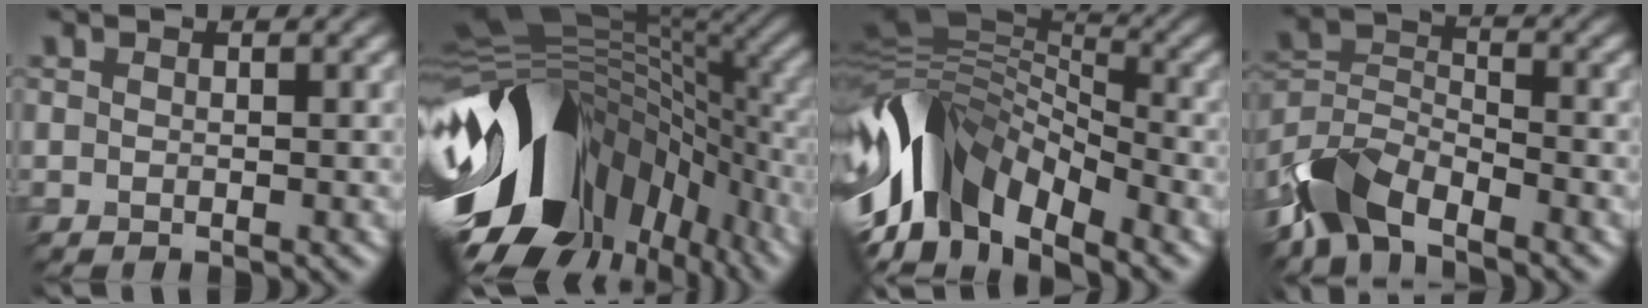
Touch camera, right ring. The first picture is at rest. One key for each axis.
{"total": 16.2, "fx": -4.3, "fy": 10.1, "fz": 11.9, "tx": -0.216, "ty": 0.000, "tz": -0.074}
{"total": 11.9, "fx": -4.6, "fy": 7.0, "fz": 8.5, "tx": -0.158, "ty": 0.016, "tz": -0.103}
{"total": 6.0, "fx": -4.4, "fy": 2.7, "fz": 2.9, "tx": -0.050, "ty": 0.001, "tz": -0.104}